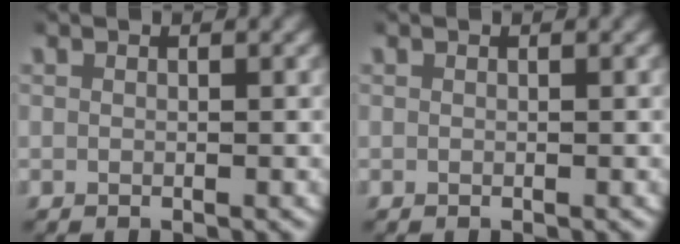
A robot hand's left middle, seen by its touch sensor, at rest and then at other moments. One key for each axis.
{"total": 0.0}